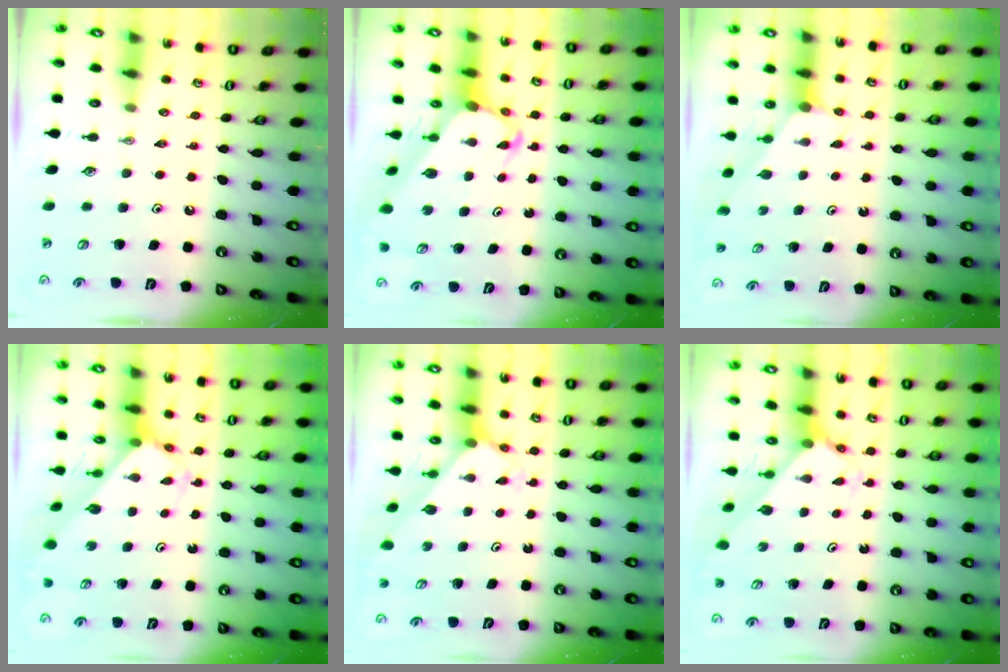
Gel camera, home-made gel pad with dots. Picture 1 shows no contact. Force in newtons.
{"total": 5.5, "press": 5.5, "slide": 0.3}
{"total": 1.7, "press": 1.7, "slide": 0.2}
{"total": 2.7, "press": 2.7, "slide": 0.1}
{"total": 2.3, "press": 2.3, "slide": 0.2}
{"total": 2.3, "press": 2.3, "slide": 0.2}